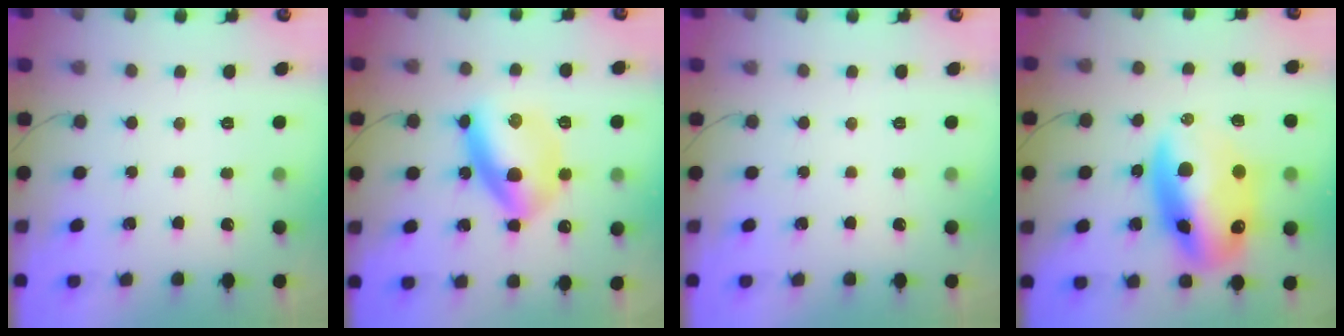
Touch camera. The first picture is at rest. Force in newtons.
{"total": 14.5, "press": 14.5, "slide": 0.8}
{"total": 0.0}
{"total": 19.4, "press": 18.8, "slide": 4.6}